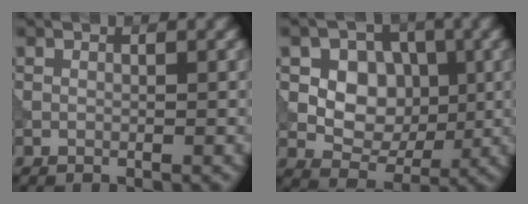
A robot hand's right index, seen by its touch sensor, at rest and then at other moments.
{"total": 5.4, "force": [0.5, 4.2, 3.3], "torque": [-0.050, -0.003, 0.002]}